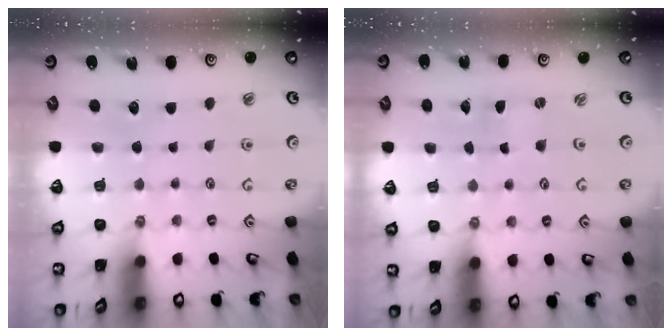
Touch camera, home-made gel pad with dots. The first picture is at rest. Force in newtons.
{"total": 0.7, "press": 0.7, "slide": 0.0}